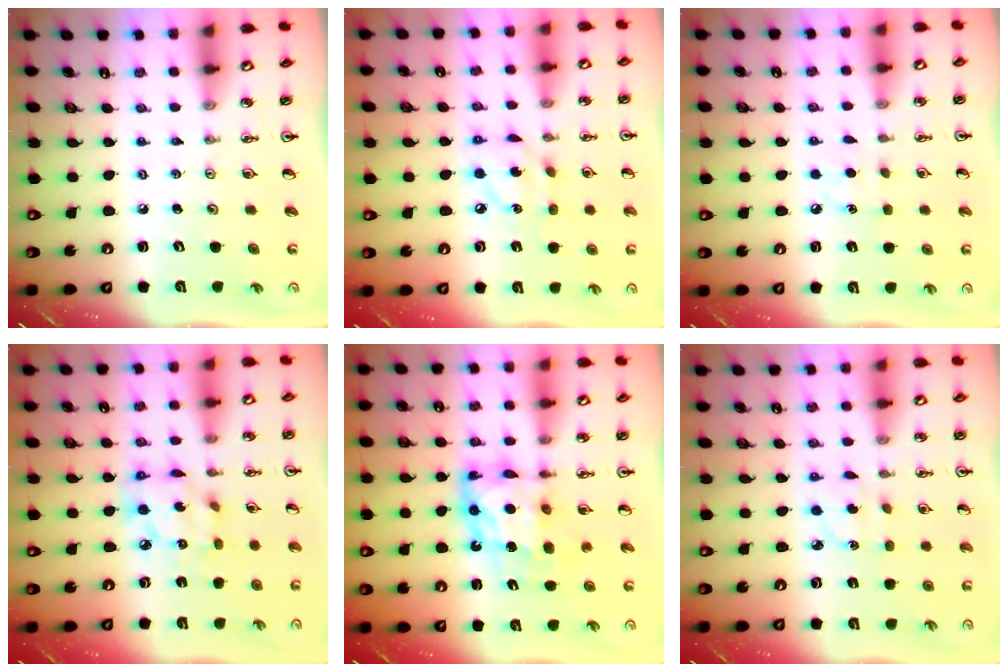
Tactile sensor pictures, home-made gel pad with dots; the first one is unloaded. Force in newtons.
{"total": 8.3, "press": 8.3, "slide": 0.2}
{"total": 5.5, "press": 5.5, "slide": 0.6}
{"total": 11.1, "press": 11.1, "slide": 0.7}
{"total": 10.8, "press": 10.7, "slide": 0.9}
{"total": 3.6, "press": 3.5, "slide": 0.7}